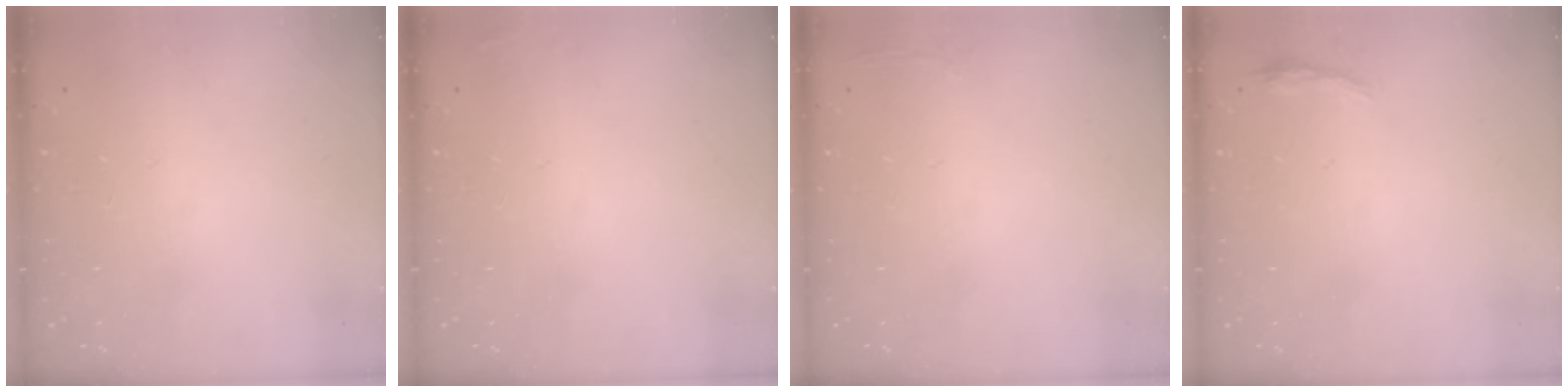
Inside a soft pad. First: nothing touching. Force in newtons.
{"total": 2.3, "press": 2.2, "slide": 0.8}
{"total": 2.8, "press": 2.6, "slide": 0.9}
{"total": 3.1, "press": 3.0, "slide": 0.7}